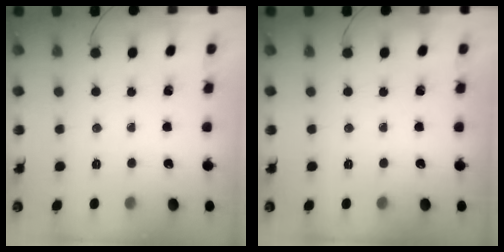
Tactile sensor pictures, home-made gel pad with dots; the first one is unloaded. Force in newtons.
{"total": 0.0}